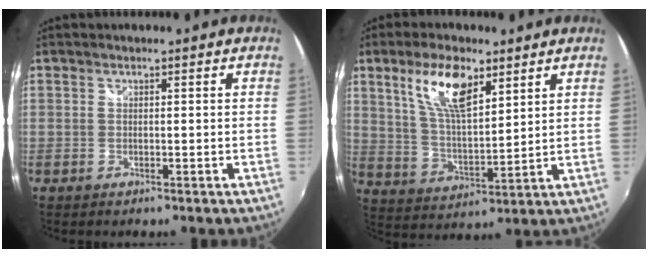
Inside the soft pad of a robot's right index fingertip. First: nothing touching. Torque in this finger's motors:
{"motor_torque": [0.71, 0.63, 0.55, 0.16]}